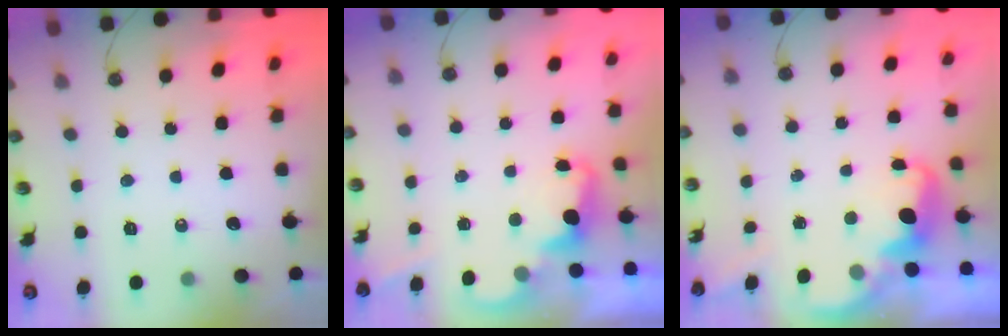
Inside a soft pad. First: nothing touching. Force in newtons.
{"total": 2.5, "press": 2.4, "slide": 0.5}
{"total": 2.5, "press": 2.5, "slide": 0.4}